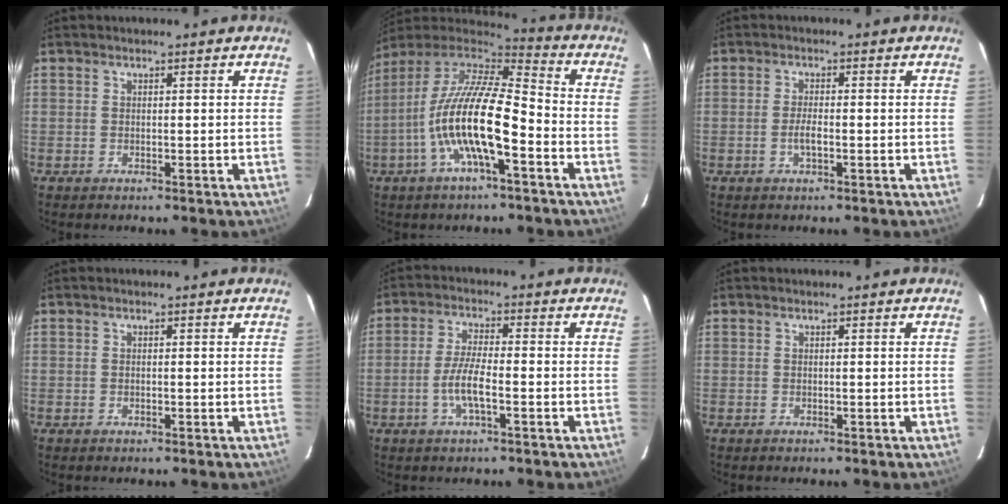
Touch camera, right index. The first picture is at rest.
{"total": 17.3, "force": [-5.7, 4.2, 15.7], "torque": [-0.291, -0.015, -0.114]}
{"total": 2.3, "force": [-0.8, 0.7, 2.1], "torque": [-0.043, -0.002, -0.016]}
{"total": 0.0}
{"total": 5.8, "force": [-2.1, 1.1, 5.3], "torque": [-0.110, -0.002, -0.043]}
{"total": 0.0}